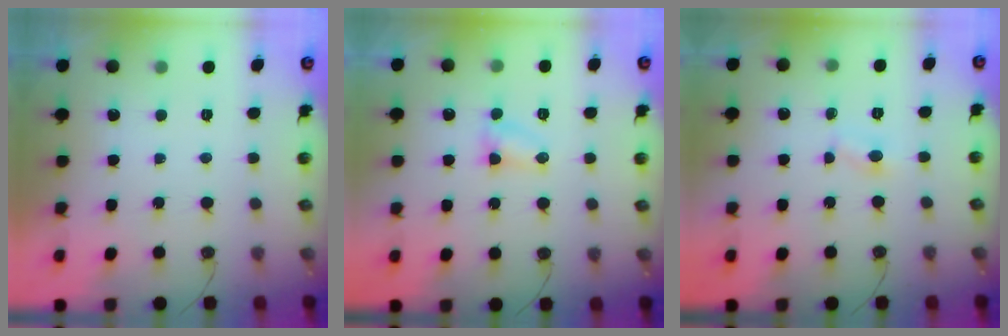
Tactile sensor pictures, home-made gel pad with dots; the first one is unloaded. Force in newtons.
{"total": 3.6, "press": 3.5, "slide": 0.4}
{"total": 3.3, "press": 3.3, "slide": 0.5}